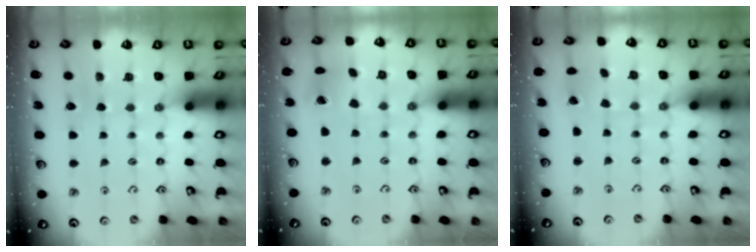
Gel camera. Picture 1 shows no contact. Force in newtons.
{"total": 3.0, "press": 2.9, "slide": 0.5}
{"total": 0.0}